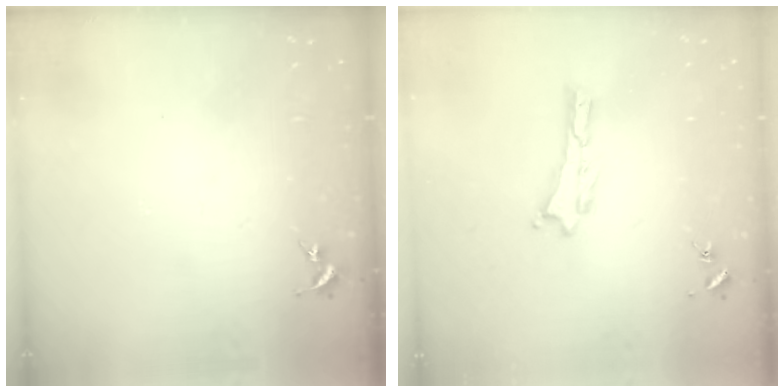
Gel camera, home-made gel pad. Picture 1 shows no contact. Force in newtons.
{"total": 0.0}